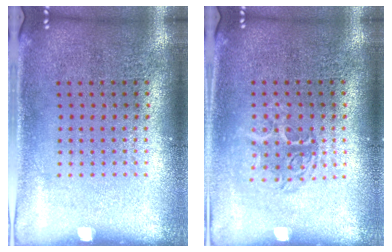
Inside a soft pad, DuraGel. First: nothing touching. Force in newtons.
{"total": 1.3, "press": 1.0, "slide": 0.7}